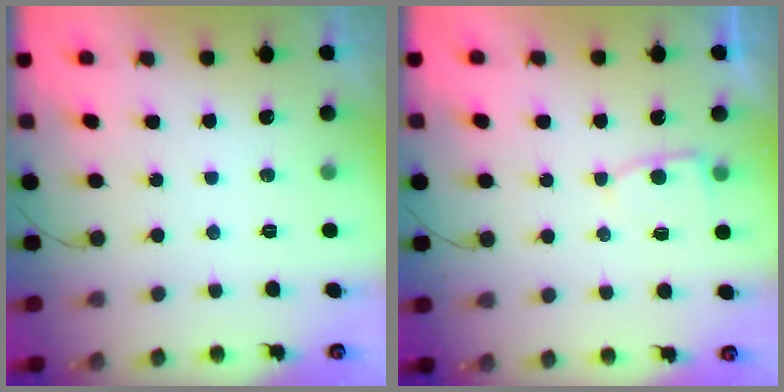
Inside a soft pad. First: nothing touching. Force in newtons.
{"total": 4.6, "press": 4.5, "slide": 0.5}